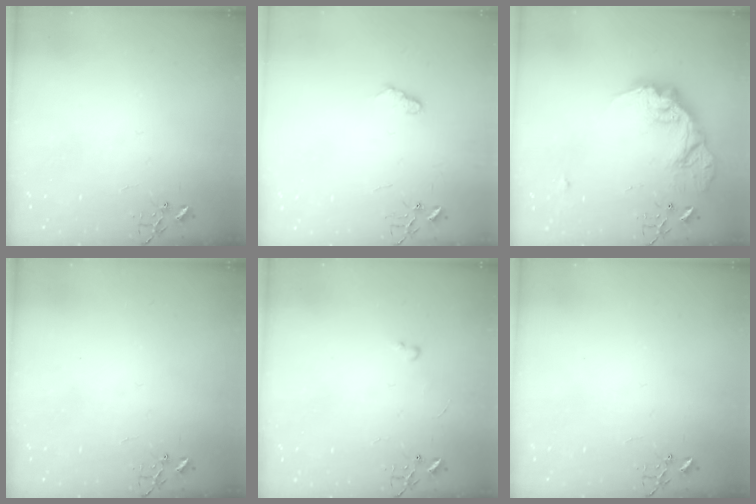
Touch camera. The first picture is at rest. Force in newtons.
{"total": 7.2, "press": 7.1, "slide": 0.7}
{"total": 19.4, "press": 19.3, "slide": 1.5}
{"total": 0.0}
{"total": 2.4, "press": 2.3, "slide": 0.4}
{"total": 0.0}